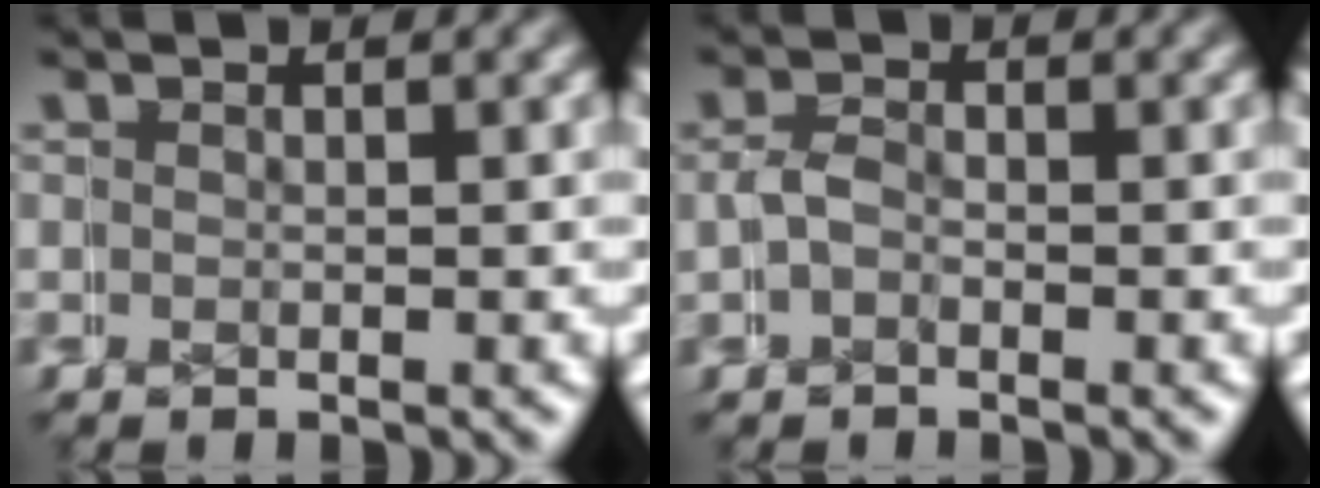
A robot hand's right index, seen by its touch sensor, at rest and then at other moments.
{"total": 0.7, "force": [0.0, 0.6, 0.4], "torque": [-0.001, 0.010, -0.005]}